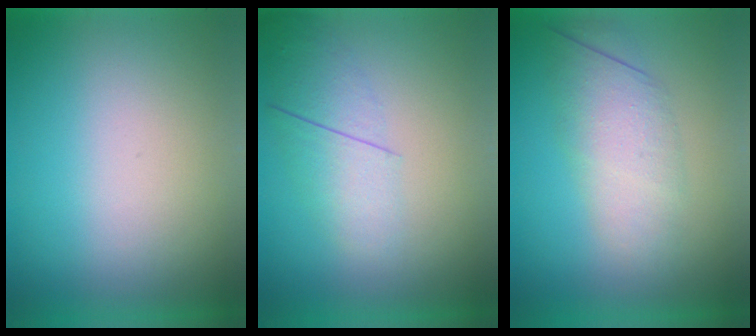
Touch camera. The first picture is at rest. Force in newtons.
{"total": 2.2}
{"total": 3.1}